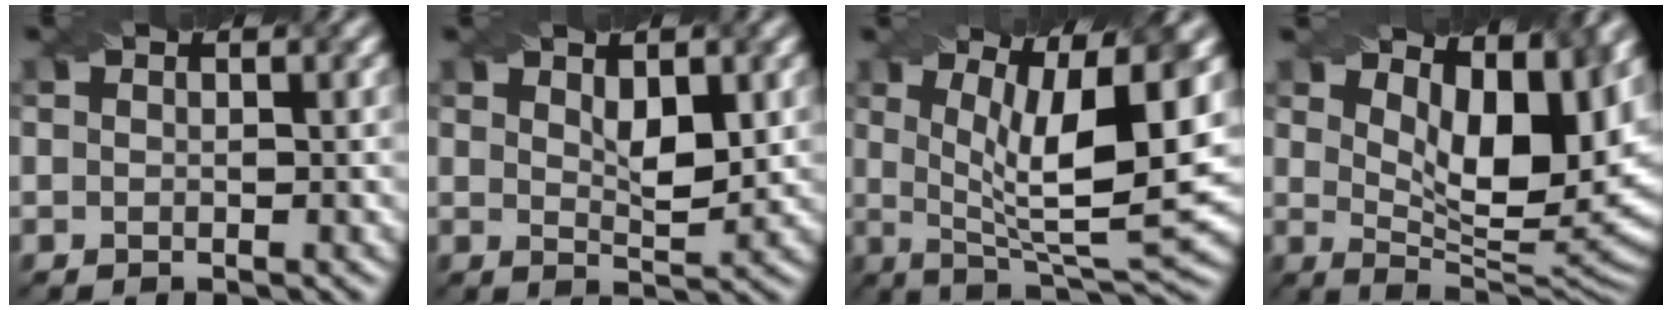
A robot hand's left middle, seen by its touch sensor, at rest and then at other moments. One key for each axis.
{"total": 3.0, "fx": 1.1, "fy": 1.2, "fz": 2.6, "tx": -0.044, "ty": -0.003, "tz": 0.023}
{"total": 10.0, "fx": 2.0, "fy": 2.6, "fz": 9.5, "tx": -0.152, "ty": -0.003, "tz": 0.037}
{"total": 10.4, "fx": 4.6, "fy": 4.0, "fz": 8.4, "tx": -0.127, "ty": -0.004, "tz": 0.076}